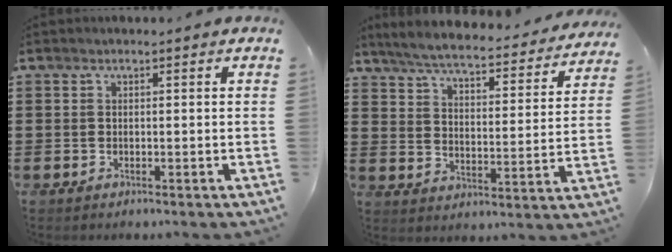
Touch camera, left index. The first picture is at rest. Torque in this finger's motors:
{"motor_torque": [0.90, -1.24, 0.14, 0.00]}